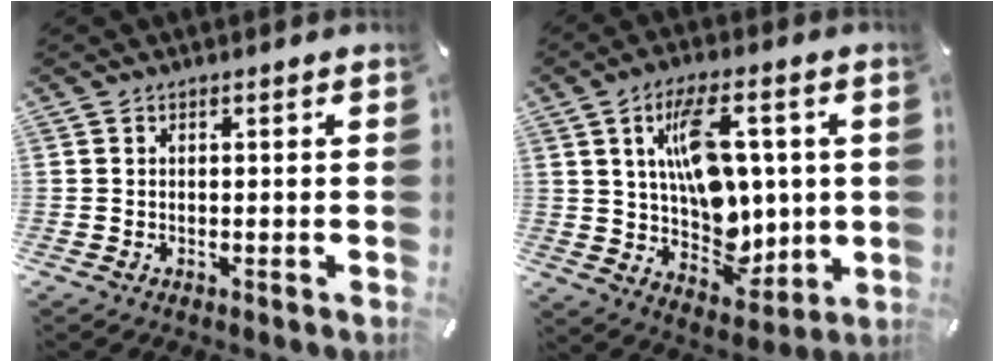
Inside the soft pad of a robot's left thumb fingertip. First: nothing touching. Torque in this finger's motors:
{"motor_torque": [0.66, 0.80, 0.62, -0.13, 0.25]}